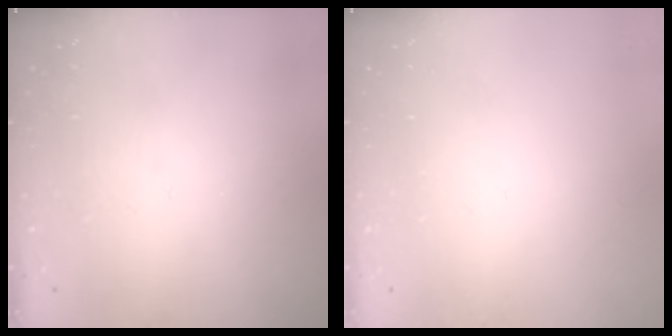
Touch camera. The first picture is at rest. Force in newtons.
{"total": 0.0}